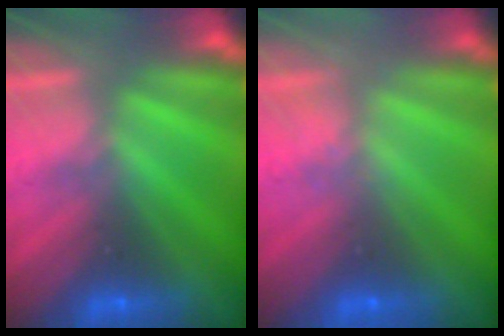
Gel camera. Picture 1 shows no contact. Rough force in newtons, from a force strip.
{"total": 1.7}